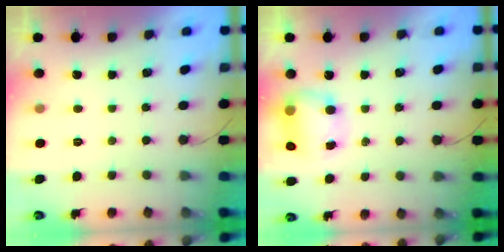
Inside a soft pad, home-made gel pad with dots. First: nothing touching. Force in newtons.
{"total": 7.4, "press": 7.3, "slide": 1.2}